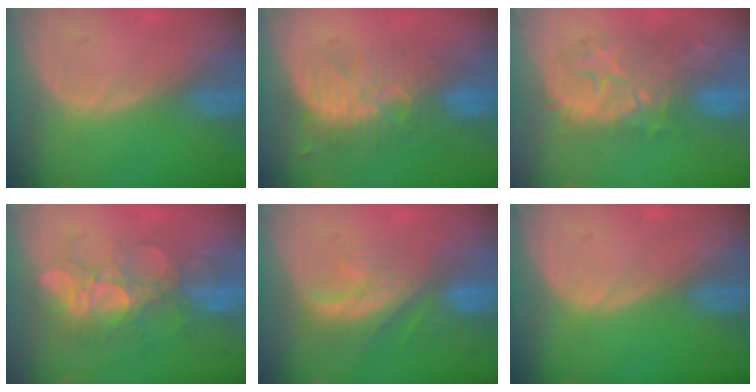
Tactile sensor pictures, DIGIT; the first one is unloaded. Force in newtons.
{"total": 8.3, "press": 8.1, "slide": 2.0}
{"total": 9.6, "press": 9.4, "slide": 2.2}
{"total": 8.9, "press": 8.8, "slide": 1.7}
{"total": 8.2, "press": 7.4, "slide": 3.4}
{"total": 0.0}